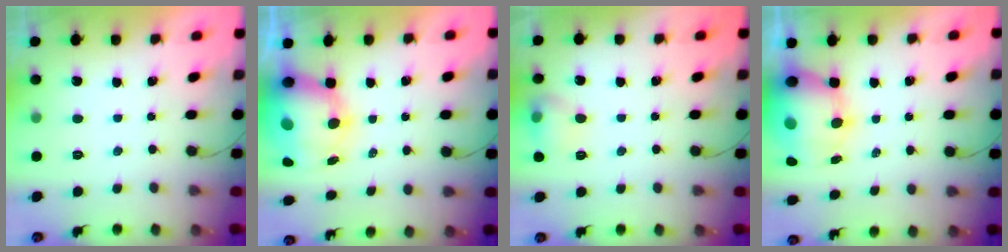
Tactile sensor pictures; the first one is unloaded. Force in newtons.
{"total": 12.3, "press": 11.9, "slide": 3.2}
{"total": 8.5, "press": 8.4, "slide": 1.4}
{"total": 10.4, "press": 10.0, "slide": 2.6}